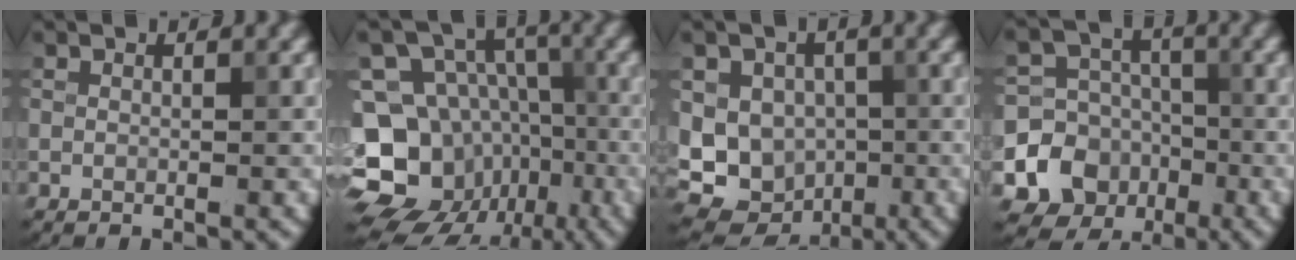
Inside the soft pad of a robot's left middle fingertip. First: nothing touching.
{"total": 16.6, "force": [-6.7, 13.9, 5.9], "torque": [-0.122, -0.013, -0.106]}
{"total": 9.8, "force": [-1.3, 8.6, 4.4], "torque": [-0.071, -0.002, -0.037]}
{"total": 9.7, "force": [-3.6, 8.7, 2.2], "torque": [-0.027, -0.017, -0.082]}